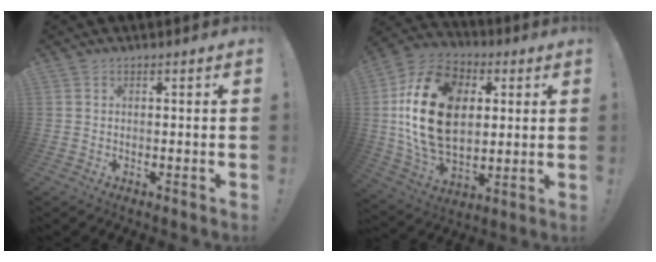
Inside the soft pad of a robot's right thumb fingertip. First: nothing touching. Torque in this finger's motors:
{"motor_torque": [1.84, 3.17, 2.08, -0.07, 0.75]}